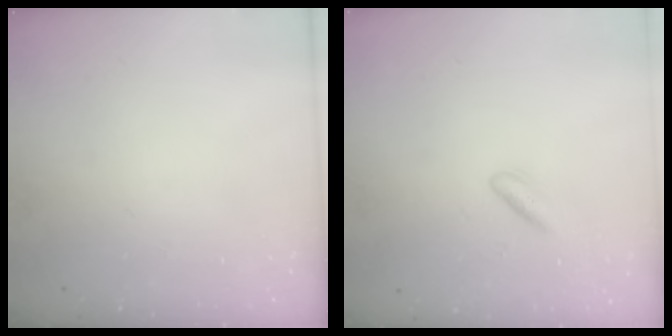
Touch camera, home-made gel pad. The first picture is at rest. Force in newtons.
{"total": 3.0, "press": 2.7, "slide": 1.2}